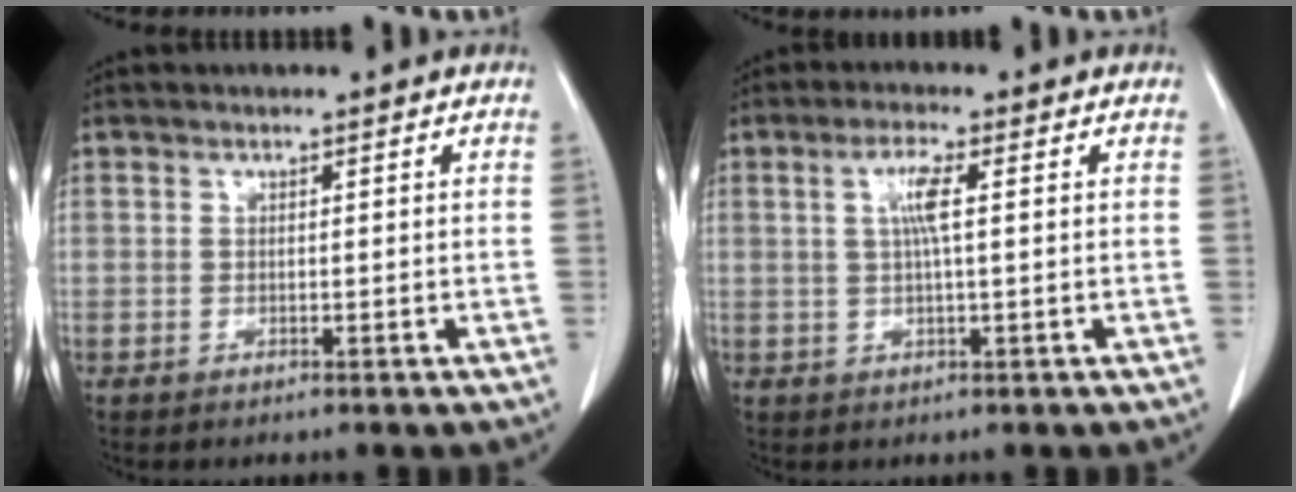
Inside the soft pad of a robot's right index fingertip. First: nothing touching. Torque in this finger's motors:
{"motor_torque": [0.52, 0.07, 0.22, 0.08]}